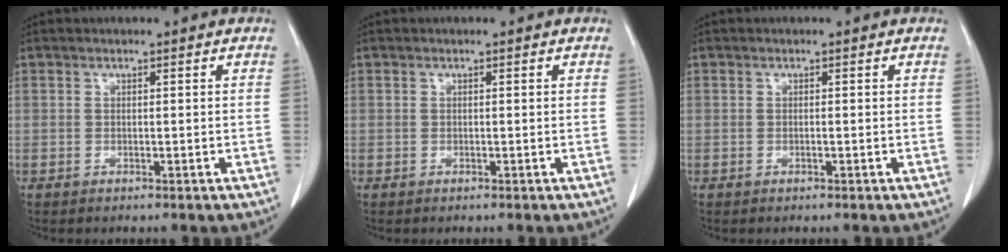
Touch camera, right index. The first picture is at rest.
{"total": 0.0}
{"total": 0.0}